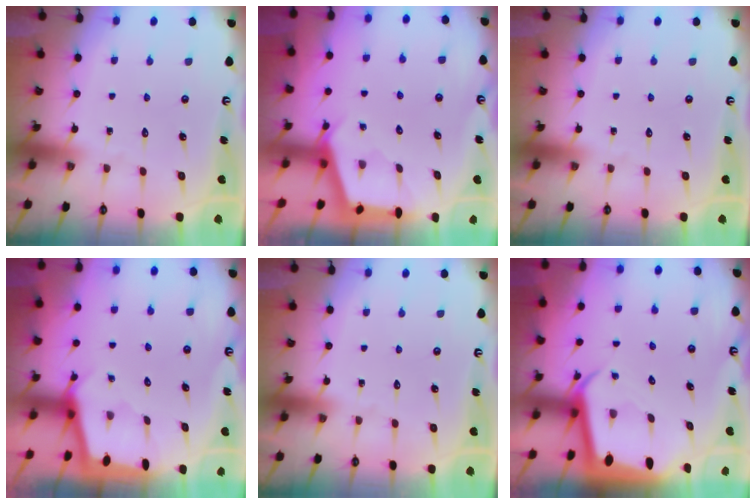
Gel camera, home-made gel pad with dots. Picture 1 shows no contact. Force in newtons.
{"total": 2.5, "press": 2.5, "slide": 0.3}
{"total": 0.0}
{"total": 2.3, "press": 2.3, "slide": 0.3}
{"total": 0.0}
{"total": 3.1, "press": 3.1, "slide": 0.3}